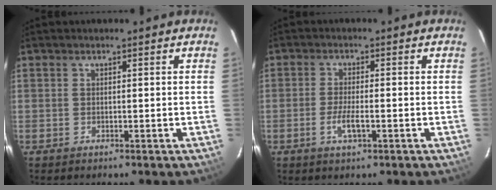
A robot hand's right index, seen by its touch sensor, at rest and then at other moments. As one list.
[{"total": 3.7, "force": [-1.5, 0.8, 3.3], "torque": [-0.071, -0.006, -0.030]}]